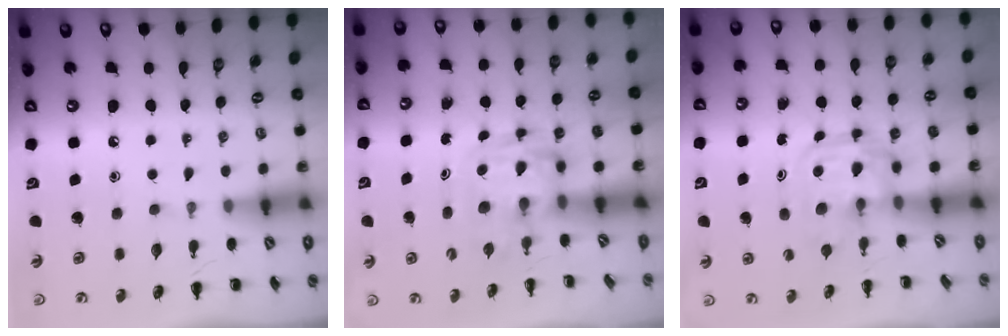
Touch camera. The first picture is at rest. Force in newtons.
{"total": 3.4, "press": 3.4, "slide": 0.6}
{"total": 3.1, "press": 3.1, "slide": 0.3}